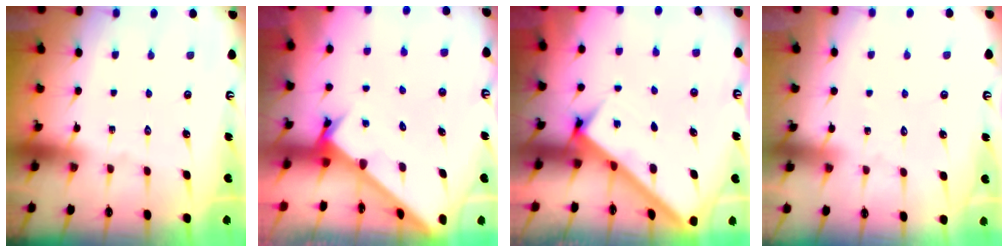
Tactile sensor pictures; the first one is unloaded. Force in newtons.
{"total": 2.4, "press": 2.4, "slide": 0.1}
{"total": 3.8, "press": 3.7, "slide": 0.5}
{"total": 4.0, "press": 4.0, "slide": 0.4}